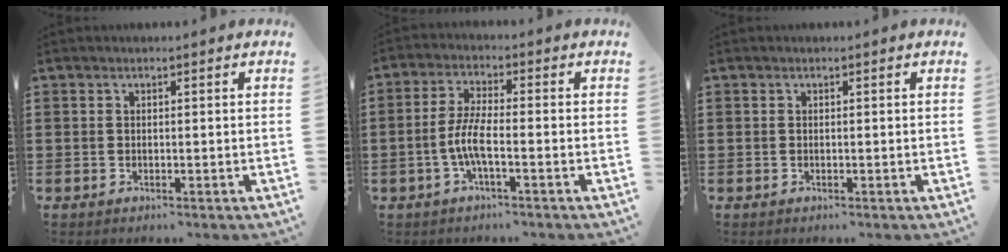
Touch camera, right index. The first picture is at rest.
{"total": 5.2, "force": [-1.9, 1.0, 4.7], "torque": [-0.116, -0.010, -0.046]}
{"total": 0.0}